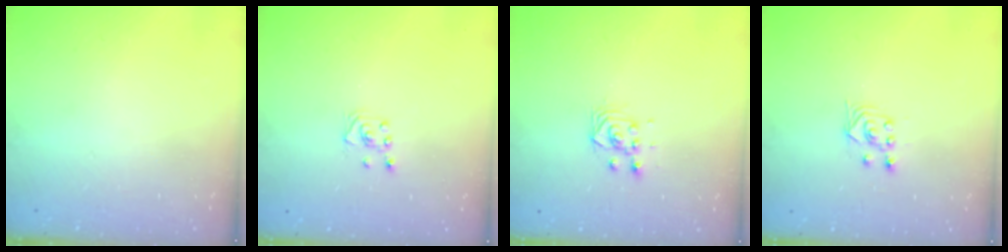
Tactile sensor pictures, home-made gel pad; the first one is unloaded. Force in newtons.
{"total": 3.0, "press": 2.9, "slide": 0.3}
{"total": 4.3, "press": 4.3, "slide": 0.6}
{"total": 2.8, "press": 2.4, "slide": 1.4}